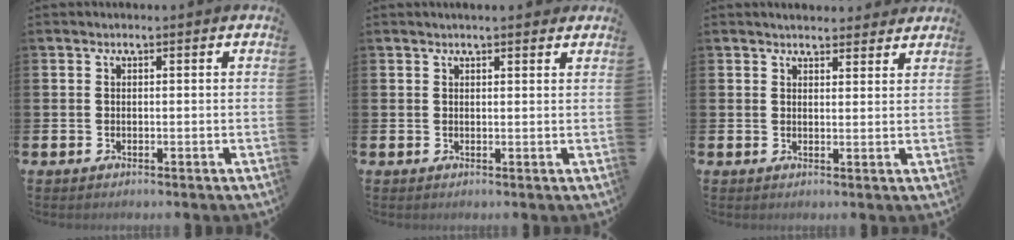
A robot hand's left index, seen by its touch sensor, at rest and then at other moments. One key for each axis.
{"total": 1.4, "fx": 1.4, "fy": 0.1, "fz": 0.3, "tx": 0.002, "ty": -0.004, "tz": 0.023}
{"total": 2.9, "fx": 2.9, "fy": 0.6, "fz": 0.0, "tx": 0.004, "ty": -0.016, "tz": 0.051}